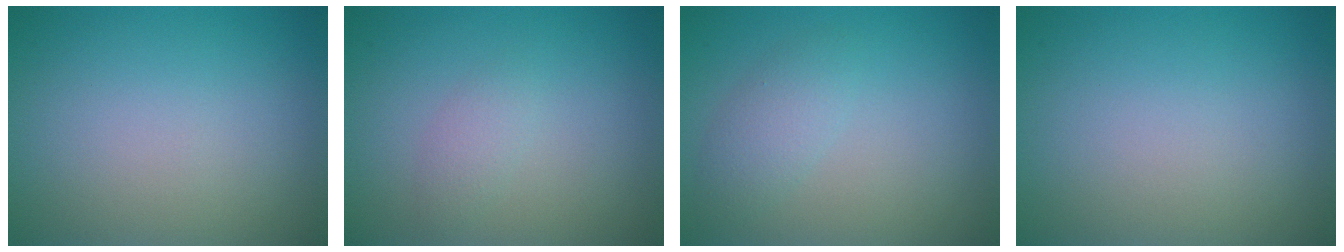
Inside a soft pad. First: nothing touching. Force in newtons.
{"total": 1.2, "press": 1.2, "slide": 0.1}
{"total": 2.0, "press": 2.0, "slide": 0.2}
{"total": 0.0}